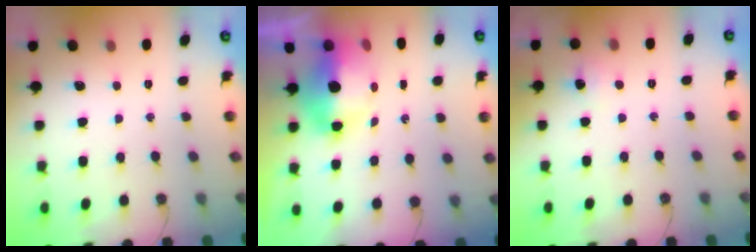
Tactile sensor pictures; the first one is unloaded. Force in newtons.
{"total": 9.7, "press": 9.6, "slide": 1.0}
{"total": 4.3, "press": 4.3, "slide": 0.5}